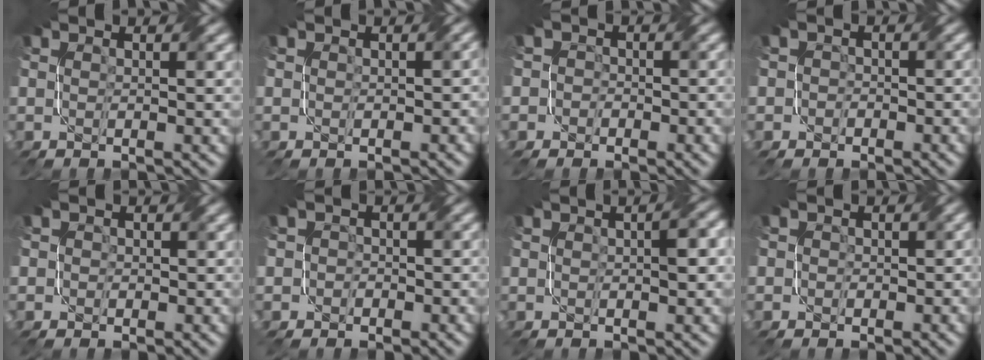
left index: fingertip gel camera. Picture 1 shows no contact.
{"total": 1.1, "force": [0.1, 1.0, 0.5], "torque": [-0.006, -0.002, 0.001]}
{"total": 3.3, "force": [-0.4, 3.1, 0.8], "torque": [0.005, 0.015, -0.038]}
{"total": 2.4, "force": [-0.4, 2.3, 0.5], "torque": [0.008, 0.007, -0.023]}
{"total": 1.8, "force": [0.4, 1.7, 0.5], "torque": [0.003, 0.005, -0.006]}
{"total": 2.4, "force": [-0.4, 2.3, 0.5], "torque": [0.009, 0.008, -0.023]}
{"total": 1.9, "force": [0.0, 0.5, 1.8], "torque": [-0.024, 0.006, 0.001]}
{"total": 2.2, "force": [0.0, 2.1, 0.7], "torque": [0.004, 0.005, -0.017]}